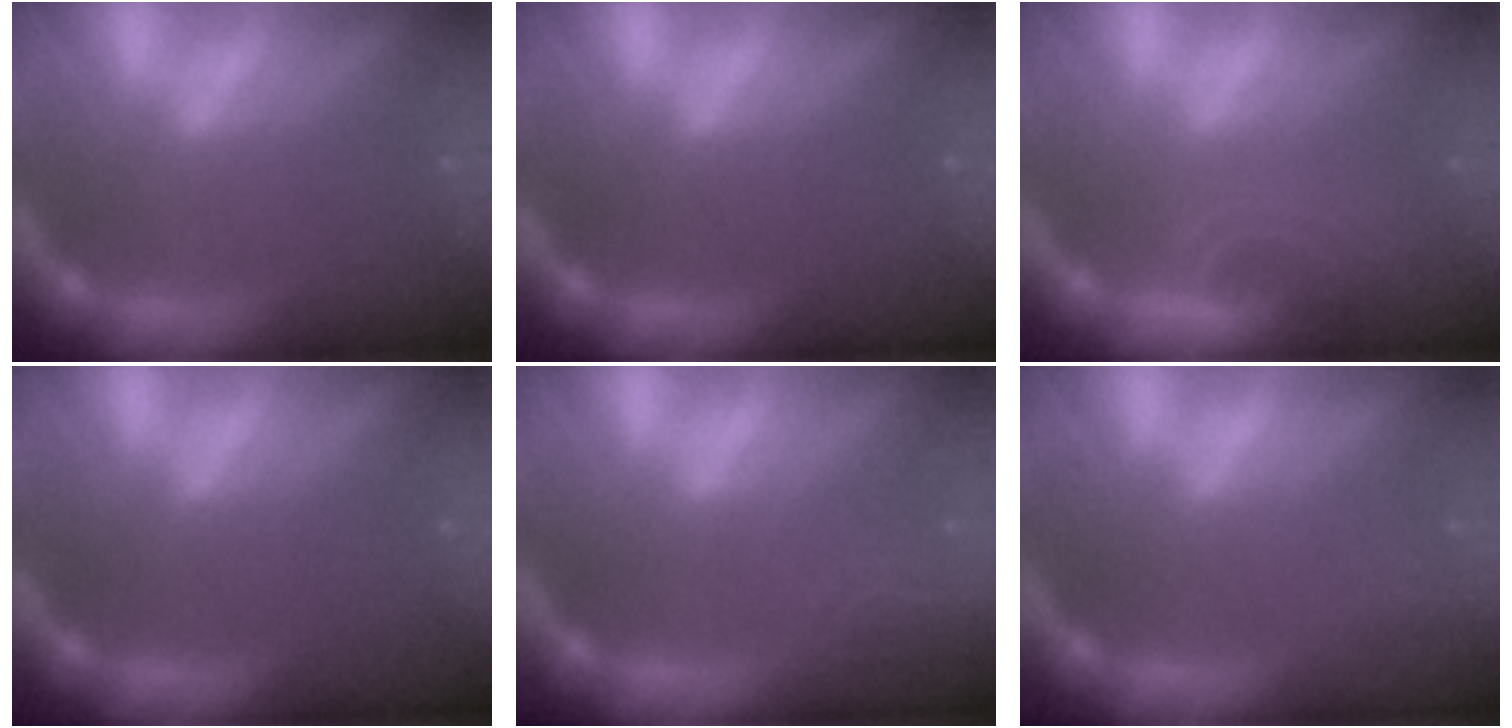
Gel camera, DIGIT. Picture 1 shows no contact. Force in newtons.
{"total": 0.0}
{"total": 3.5}
{"total": 0.0}
{"total": 2.4}
{"total": 0.9}